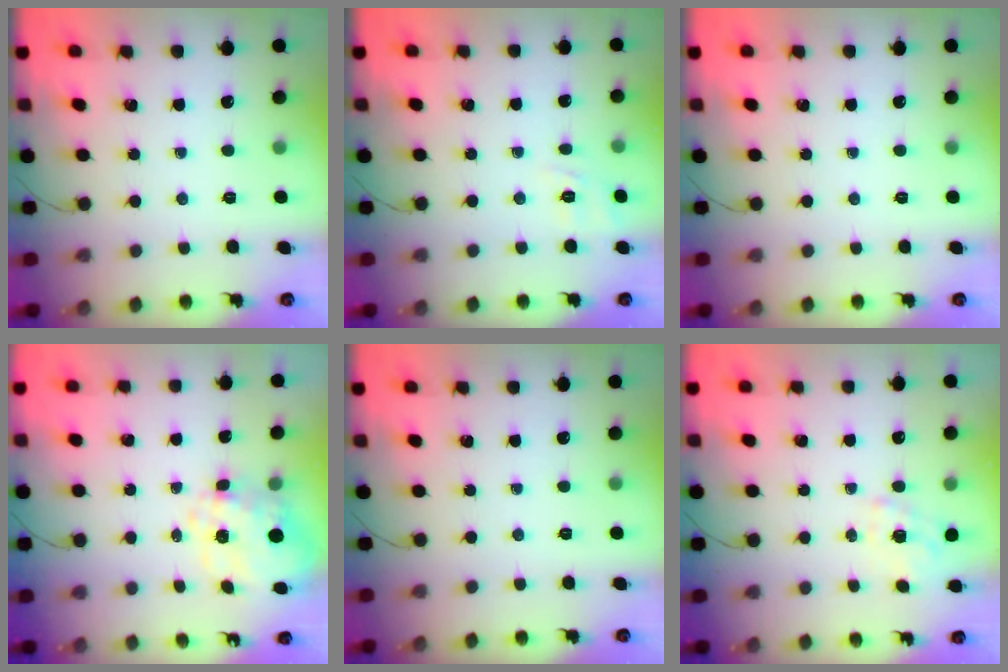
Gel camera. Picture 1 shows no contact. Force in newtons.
{"total": 2.2, "press": 0.7, "slide": 2.1}
{"total": 0.0}
{"total": 10.7, "press": 10.5, "slide": 1.7}
{"total": 0.0}
{"total": 1.0, "press": 0.7, "slide": 0.7}